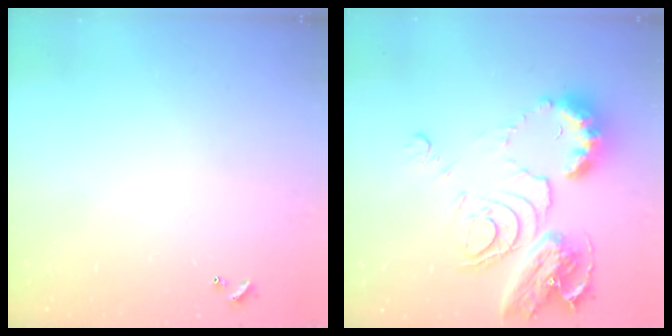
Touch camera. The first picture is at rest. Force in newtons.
{"total": 13.8, "press": 13.7, "slide": 1.5}